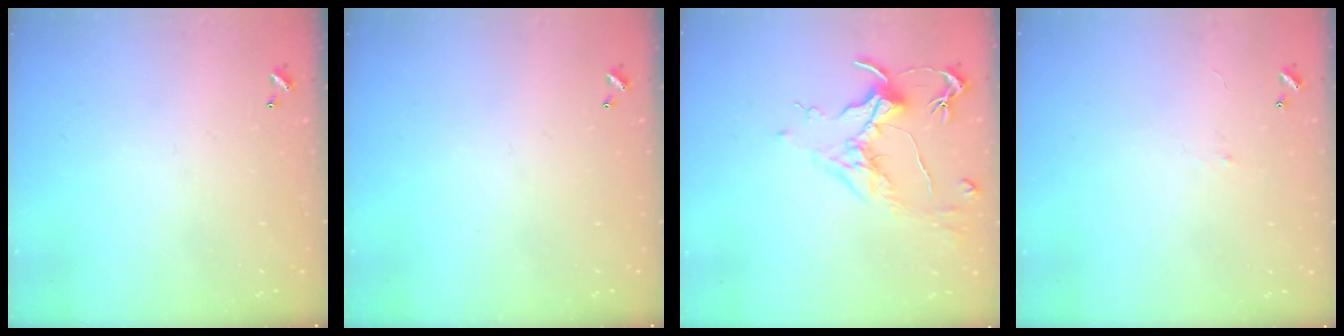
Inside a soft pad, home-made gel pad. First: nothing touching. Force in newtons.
{"total": 0.0}
{"total": 1.7, "press": 1.4, "slide": 0.9}
{"total": 0.6, "press": 0.0, "slide": 0.6}